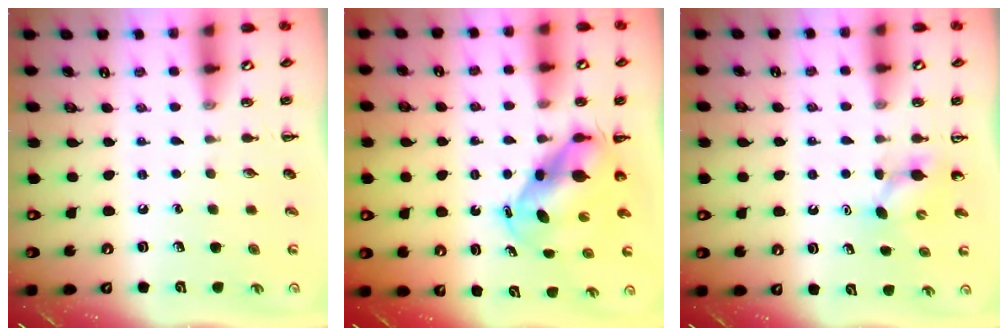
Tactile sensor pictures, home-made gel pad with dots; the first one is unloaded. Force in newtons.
{"total": 6.5, "press": 6.4, "slide": 1.2}
{"total": 4.2, "press": 4.0, "slide": 1.1}